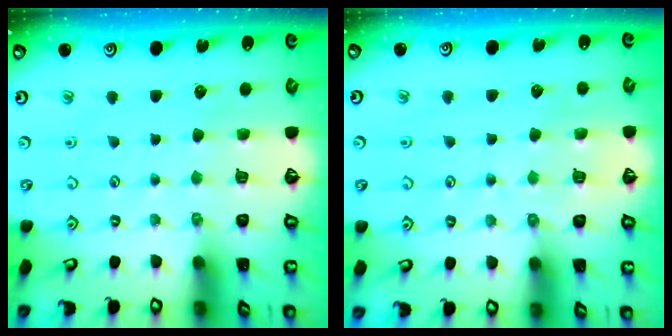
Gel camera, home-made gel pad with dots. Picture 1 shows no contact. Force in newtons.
{"total": 4.7, "press": 4.7, "slide": 0.5}